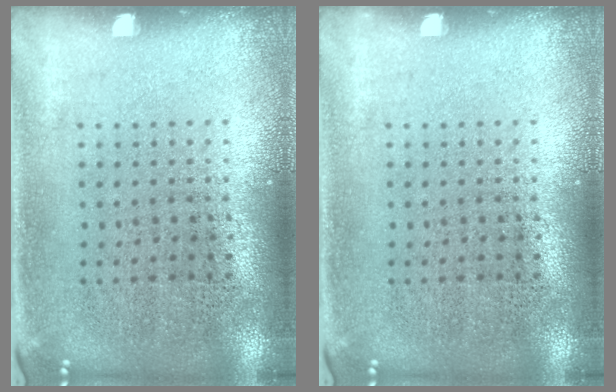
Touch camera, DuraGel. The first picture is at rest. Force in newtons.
{"total": 0.0}